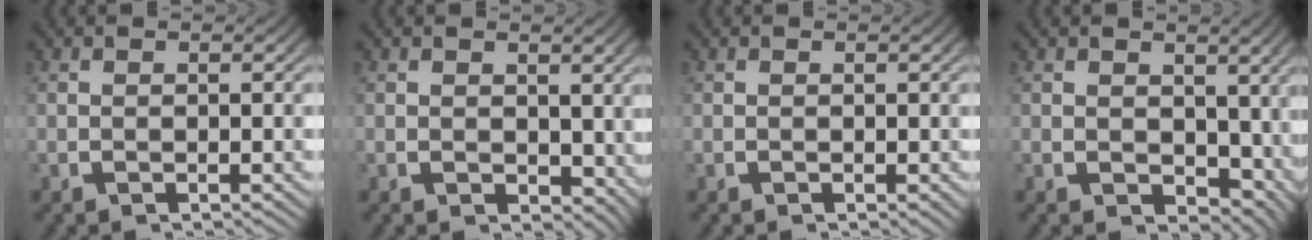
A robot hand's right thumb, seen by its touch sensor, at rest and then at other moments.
{"total": 1.9, "force": [0.7, 1.5, 0.9], "torque": [-0.006, -0.011, 0.021]}
{"total": 0.5, "force": [-0.2, 0.4, 0.3], "torque": [0.002, -0.003, -0.002]}
{"total": 3.7, "force": [1.1, 2.9, 2.1], "torque": [-0.027, -0.020, 0.030]}